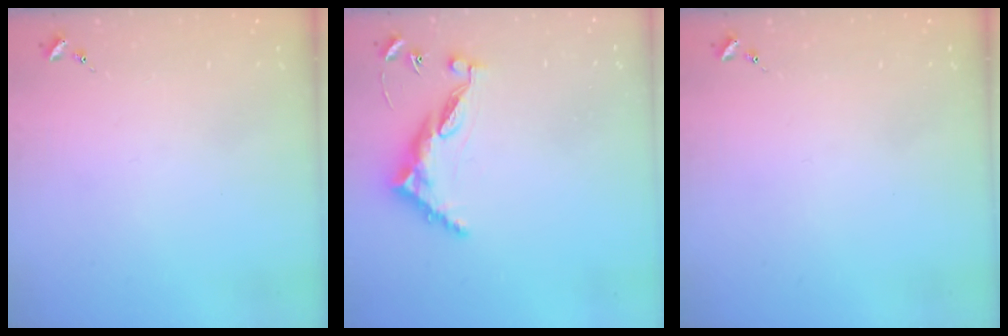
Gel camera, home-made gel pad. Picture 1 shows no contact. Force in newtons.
{"total": 9.8, "press": 9.7, "slide": 1.0}
{"total": 0.0}